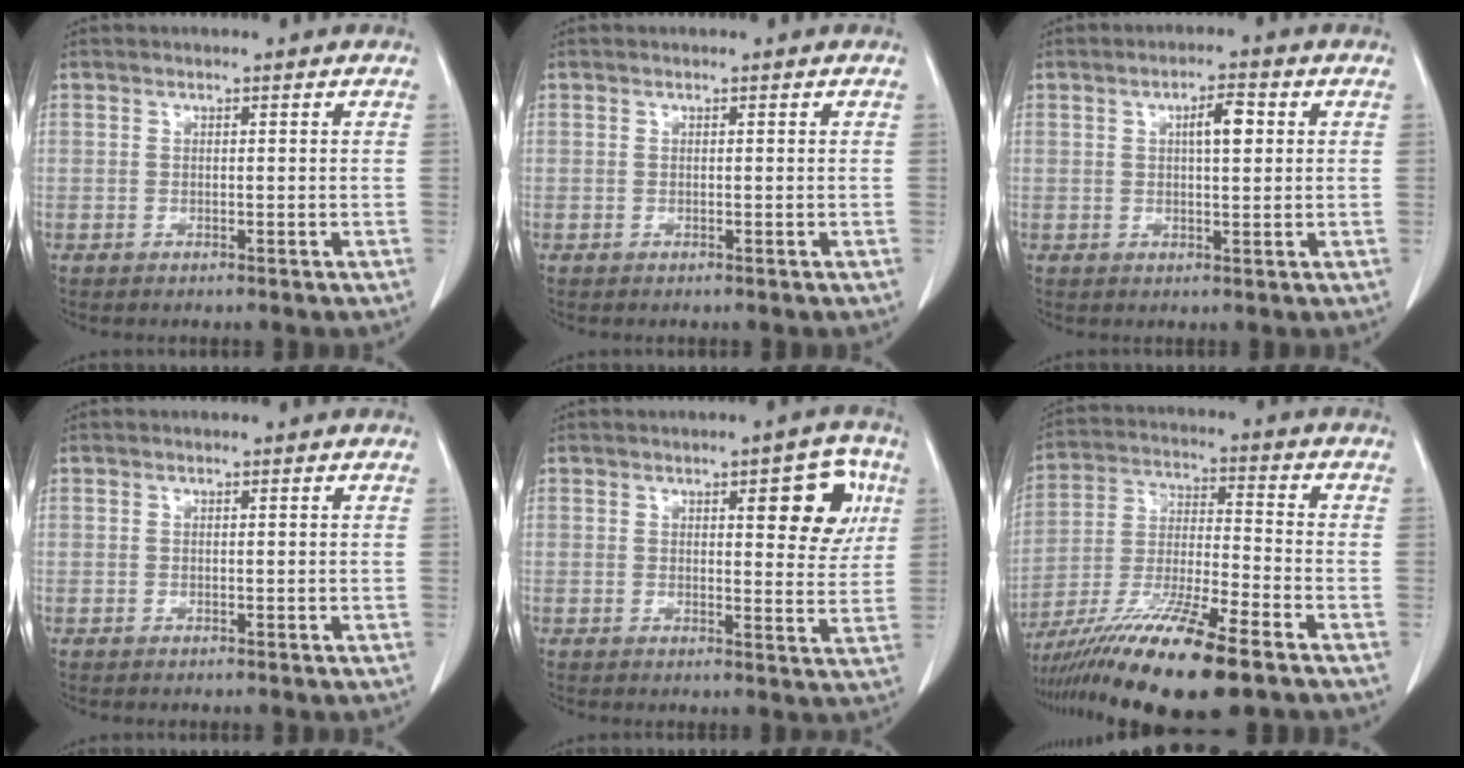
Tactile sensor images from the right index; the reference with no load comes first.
{"total": 0.0}
{"total": 4.0, "force": [1.1, 1.0, 3.8], "torque": [-0.062, 0.006, 0.016]}
{"total": 0.0}
{"total": 7.9, "force": [3.1, 2.6, 6.7], "torque": [-0.070, 0.006, 0.034]}
{"total": 17.2, "force": [-11.5, 1.4, 12.7], "torque": [-0.237, -0.039, -0.209]}